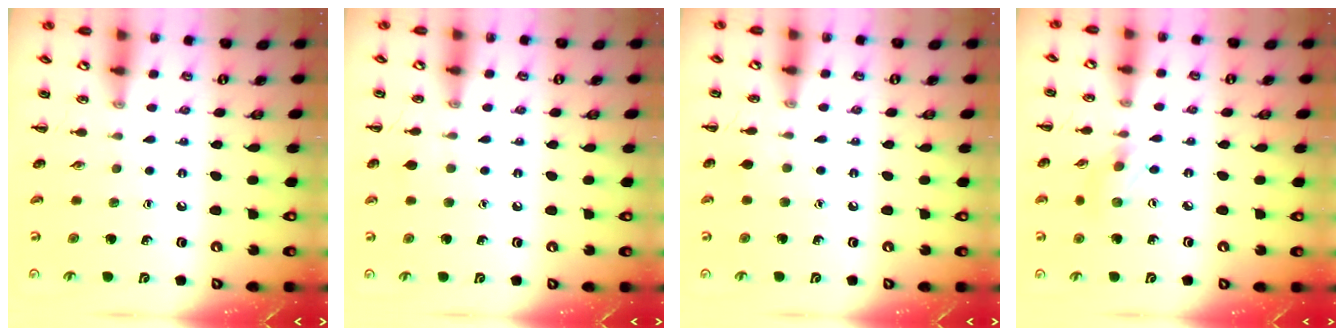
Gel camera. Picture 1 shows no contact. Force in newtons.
{"total": 4.5, "press": 4.2, "slide": 1.5}
{"total": 4.0, "press": 3.8, "slide": 1.4}
{"total": 2.8, "press": 2.7, "slide": 0.6}